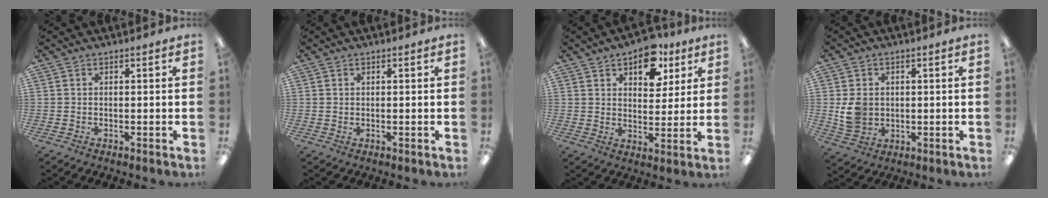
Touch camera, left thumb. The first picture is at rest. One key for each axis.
{"total": 0.6, "fx": 0.3, "fy": 0.4, "fz": 0.4, "tx": 0.000, "ty": -0.001, "tz": 0.004}
{"total": 11.2, "fx": 6.8, "fy": 6.5, "fz": 6.1, "tx": -0.067, "ty": -0.027, "tz": 0.114}
{"total": 6.2, "fx": 0.5, "fy": 5.3, "fz": 3.1, "tx": -0.052, "ty": 0.006, "tz": 0.012}